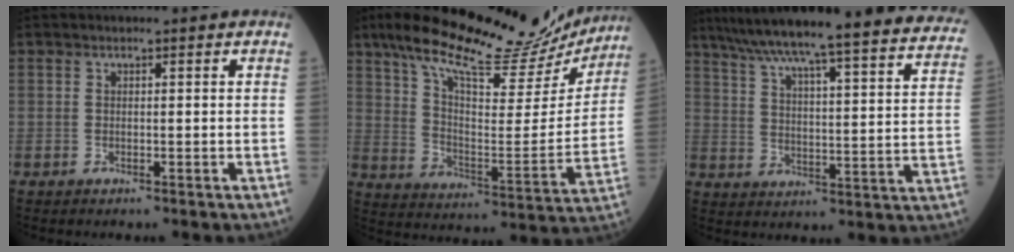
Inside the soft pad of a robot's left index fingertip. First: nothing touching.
{"total": 25.9, "force": [21.7, 6.0, 12.8], "torque": [-0.204, 0.004, 0.304]}
{"total": 32.7, "force": [29.1, 1.4, 14.7], "torque": [-0.231, -0.062, 0.367]}